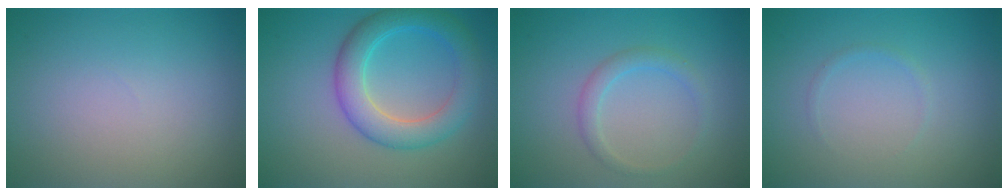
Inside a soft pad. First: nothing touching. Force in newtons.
{"total": 5.1, "press": 5.1, "slide": 0.1}
{"total": 1.6, "press": 1.6, "slide": 0.1}
{"total": 0.5, "press": 0.5, "slide": 0.0}